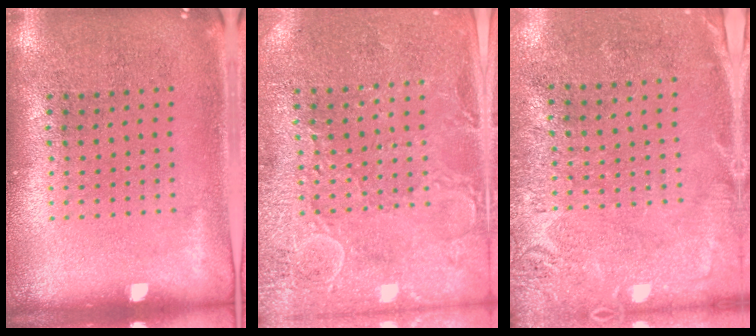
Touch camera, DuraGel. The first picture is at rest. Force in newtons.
{"total": 2.8, "press": 2.8, "slide": 0.5}
{"total": 2.7, "press": 2.4, "slide": 1.2}